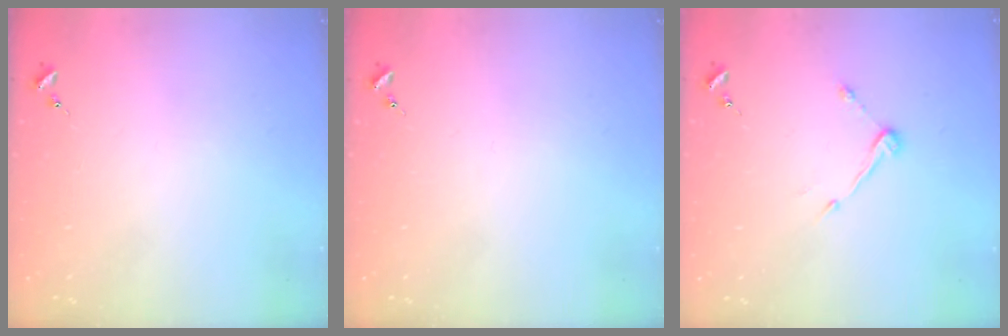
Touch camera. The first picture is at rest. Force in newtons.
{"total": 0.0}
{"total": 6.5, "press": 6.5, "slide": 0.6}